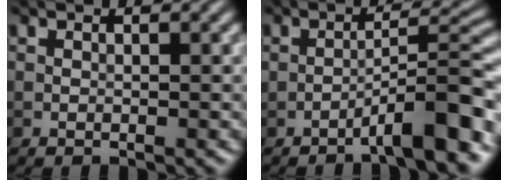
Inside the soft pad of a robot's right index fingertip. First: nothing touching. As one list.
[{"total": 6.0, "force": [-3.6, 0.8, 4.7], "torque": [-0.066, 0.025, -0.057]}]